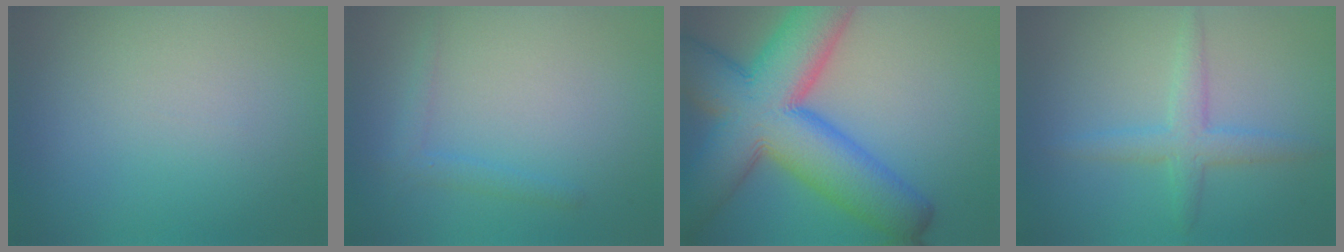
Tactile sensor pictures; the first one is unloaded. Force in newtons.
{"total": 1.3, "press": 1.3, "slide": 0.1}
{"total": 13.9, "press": 13.9, "slide": 0.6}
{"total": 2.7, "press": 2.7, "slide": 0.1}